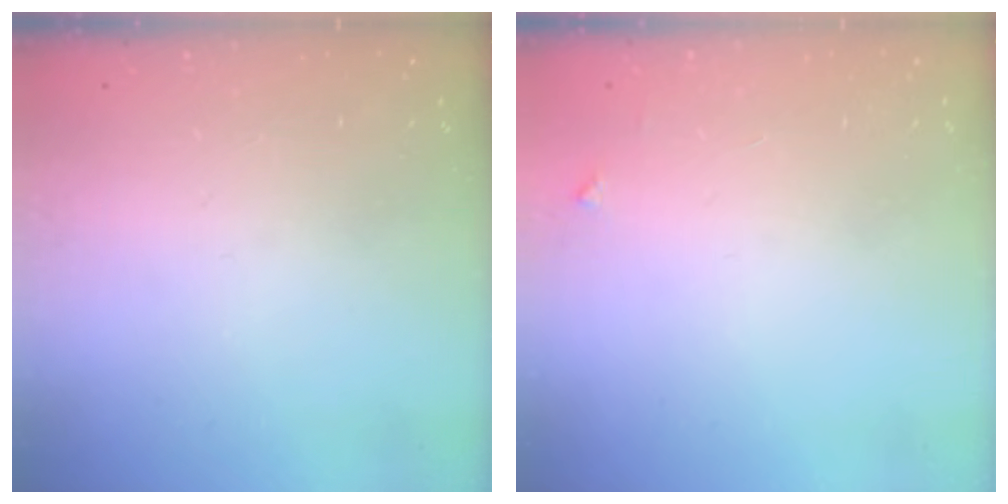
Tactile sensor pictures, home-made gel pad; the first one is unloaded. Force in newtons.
{"total": 3.3, "press": 3.3, "slide": 0.4}